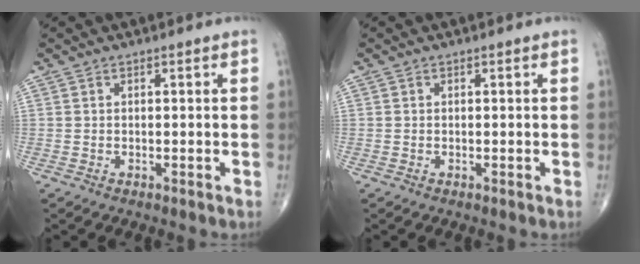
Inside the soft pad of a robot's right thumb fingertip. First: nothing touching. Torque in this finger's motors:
{"motor_torque": [-0.13, 0.24, -0.18, -0.18, 0.00]}